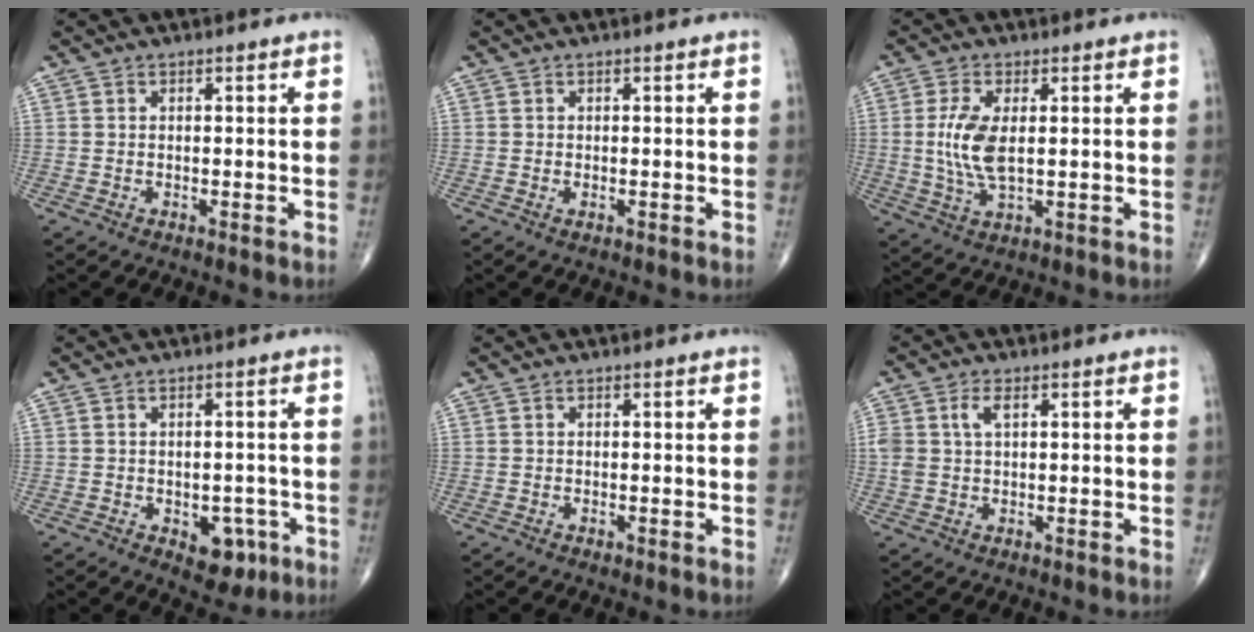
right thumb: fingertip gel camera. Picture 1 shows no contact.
{"total": 0.0}
{"total": 6.7, "force": [0.6, 2.7, 6.1], "torque": [-0.140, -0.009, 0.015]}
{"total": 6.0, "force": [-2.3, 3.9, 3.9], "torque": [-0.015, 0.011, -0.021]}
{"total": 0.0}
{"total": 3.6, "force": [1.2, 1.9, 2.8], "torque": [-0.069, 0.009, 0.025]}